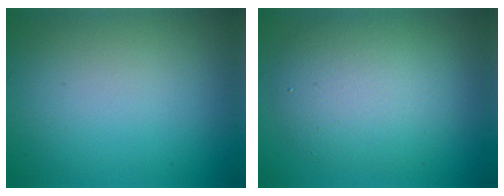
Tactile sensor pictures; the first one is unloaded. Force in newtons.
{"total": 5.9, "press": 5.9, "slide": 0.5}